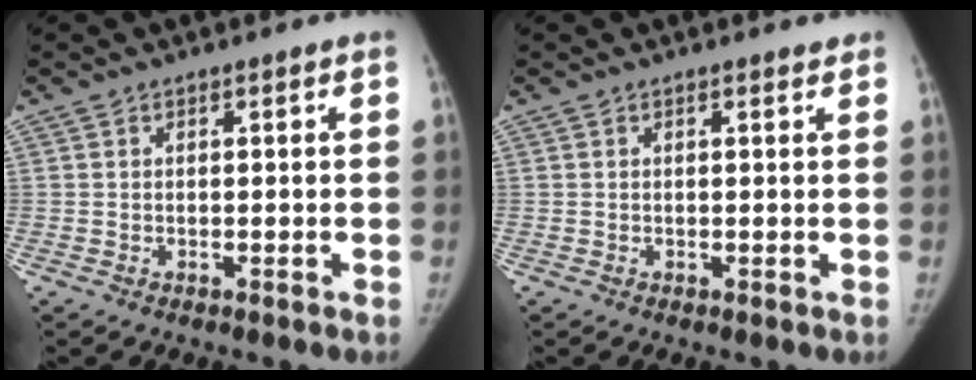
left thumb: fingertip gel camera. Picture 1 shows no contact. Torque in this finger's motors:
{"motor_torque": [0.02, 0.01, 0.07, 0.03, 0.01]}